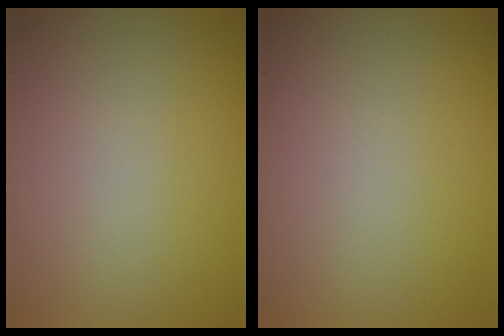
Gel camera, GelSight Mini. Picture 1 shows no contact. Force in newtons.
{"total": 0.0}